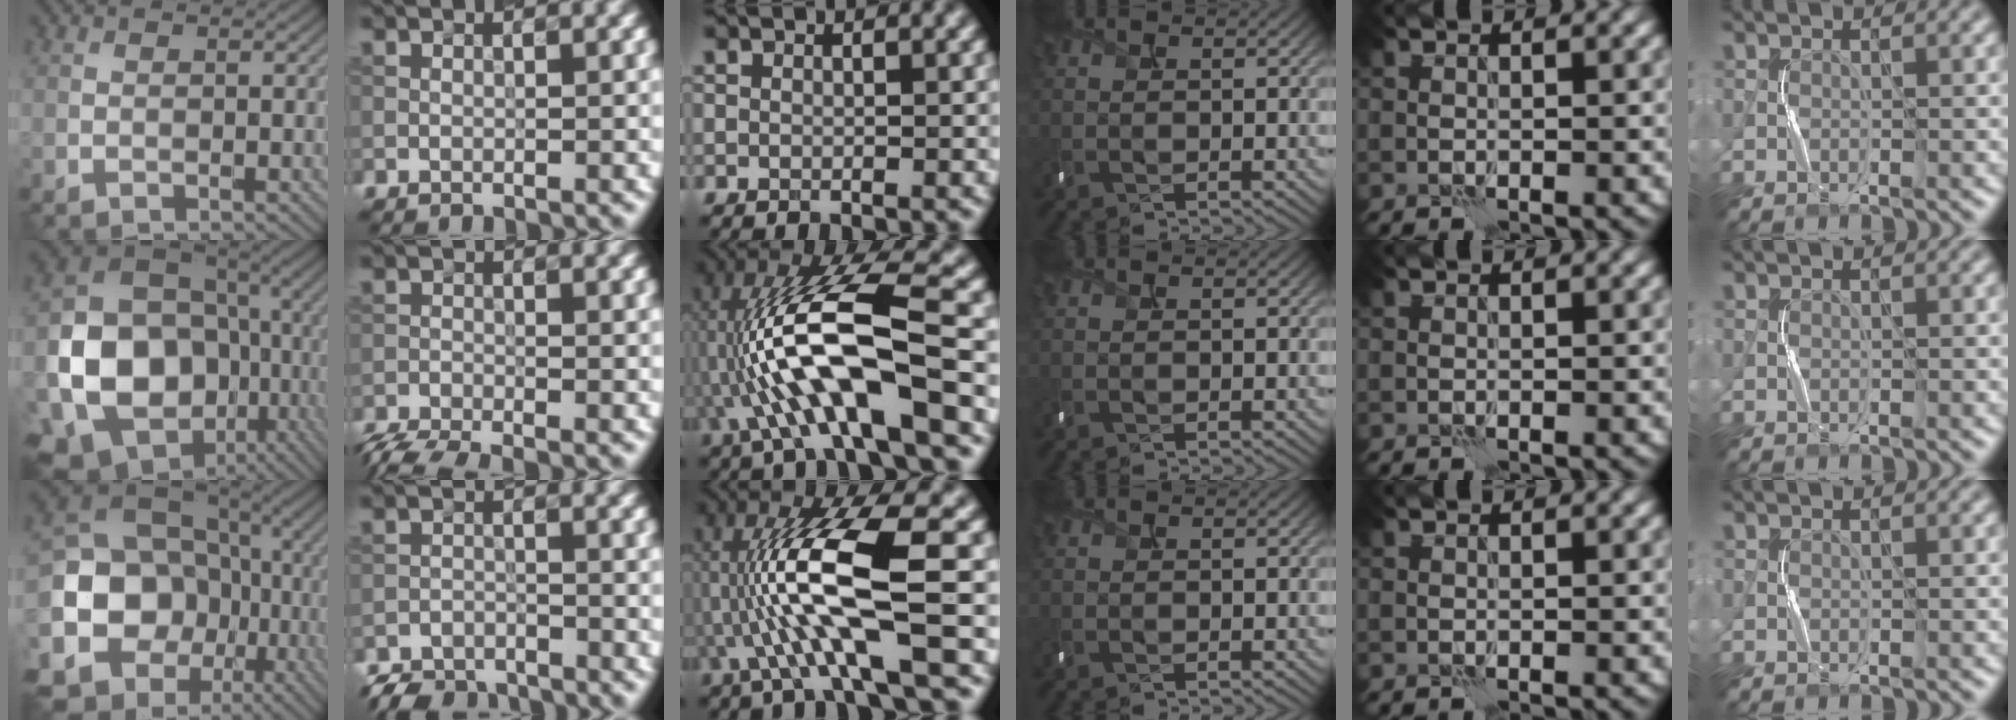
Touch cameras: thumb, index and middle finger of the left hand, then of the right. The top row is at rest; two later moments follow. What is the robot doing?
{"motion": "shake", "object": "handbell"}